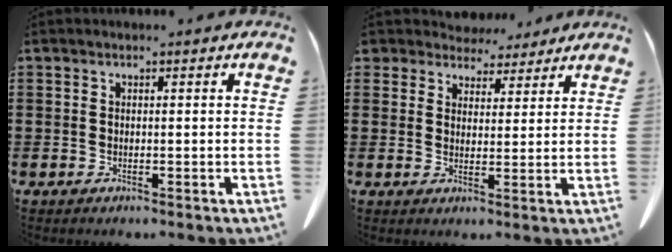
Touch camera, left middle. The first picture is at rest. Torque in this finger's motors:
{"motor_torque": [0.02, -0.05, 0.05, 0.01]}